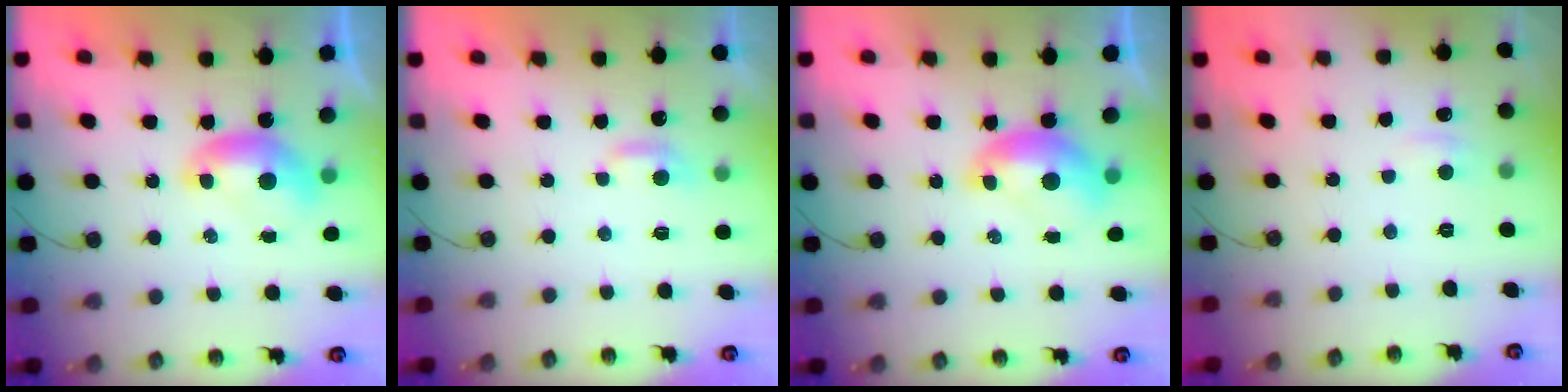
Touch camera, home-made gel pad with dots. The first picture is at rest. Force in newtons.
{"total": 1.6, "press": 1.5, "slide": 0.6}
{"total": 1.6, "press": 1.6, "slide": 0.4}
{"total": 2.7, "press": 2.7, "slide": 0.5}